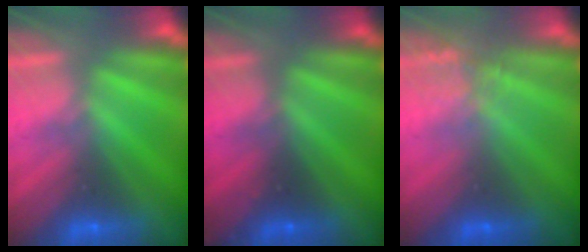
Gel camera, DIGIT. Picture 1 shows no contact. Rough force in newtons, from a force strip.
{"total": 2.3}
{"total": 2.7}